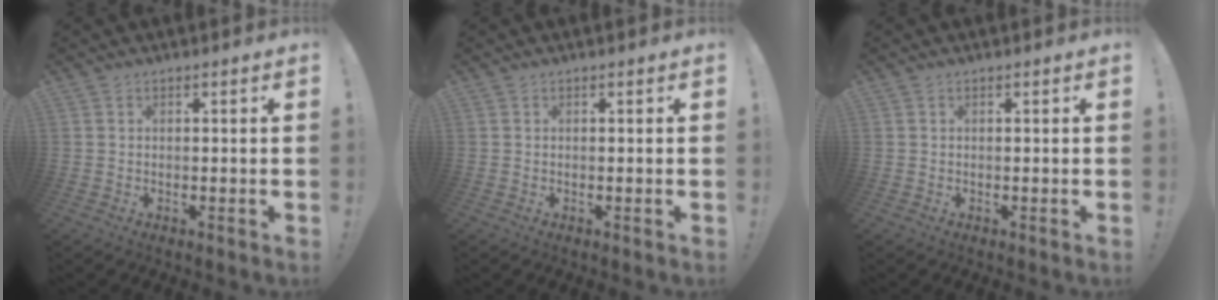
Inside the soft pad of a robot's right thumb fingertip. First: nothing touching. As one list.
[{"total": 0.0}, {"total": 0.0}]